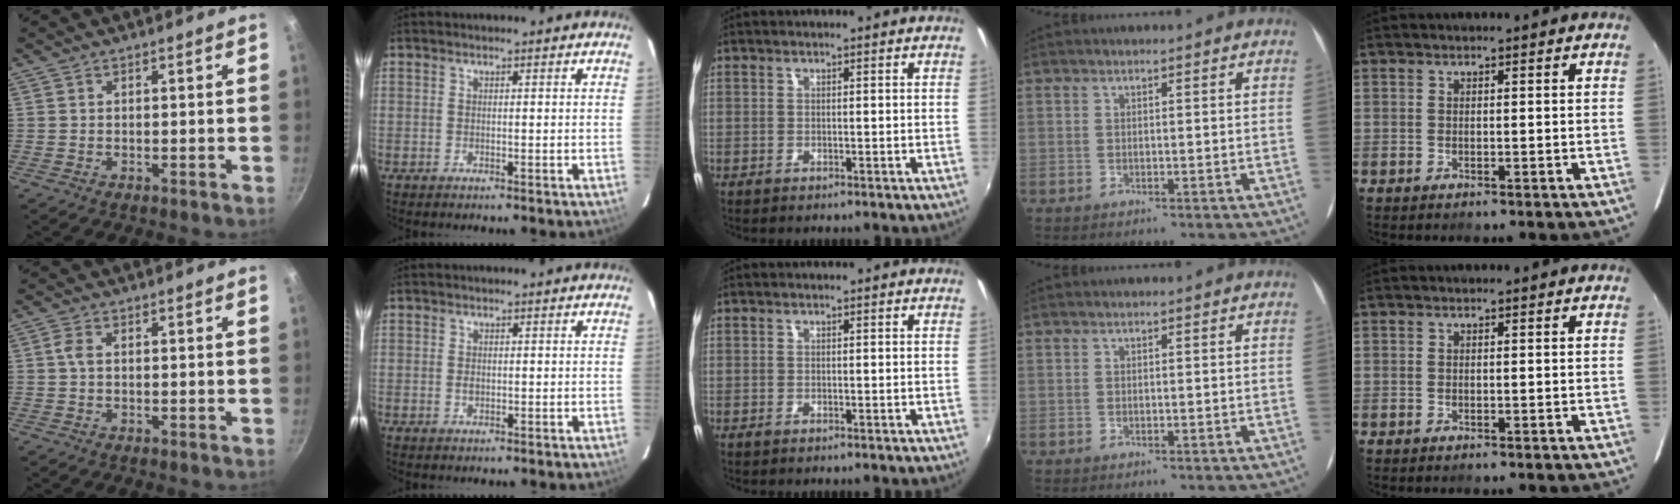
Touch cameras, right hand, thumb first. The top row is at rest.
{"thumb": {"total": 2.0, "force": [0.2, 1.1, 1.6], "torque": [-0.039, 0.006, 0.001]}, "index": {"total": 1.2, "force": [-0.1, 1.0, 0.6], "torque": [-0.011, 0.001, -0.002]}}